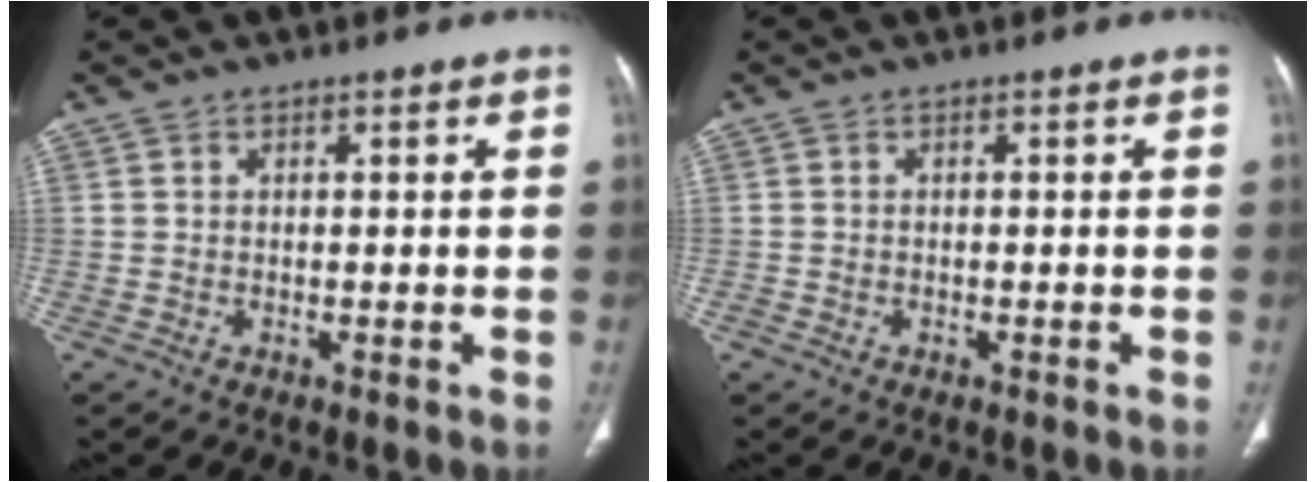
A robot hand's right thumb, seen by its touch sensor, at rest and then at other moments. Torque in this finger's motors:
{"motor_torque": [0.47, 0.03, -0.17, -0.41, -0.02]}